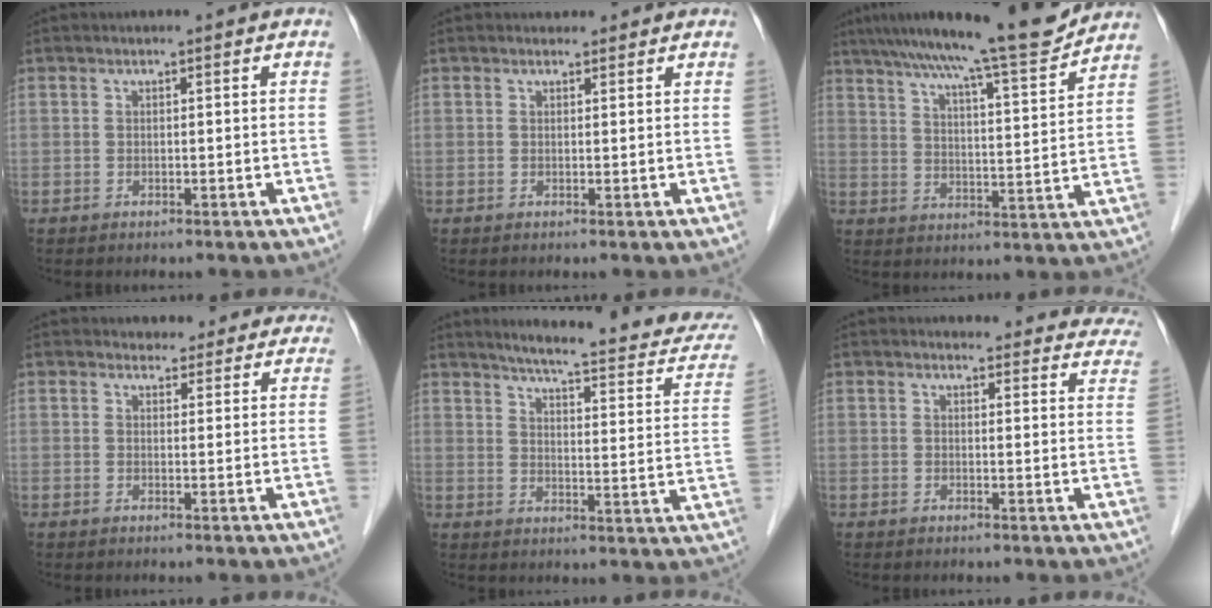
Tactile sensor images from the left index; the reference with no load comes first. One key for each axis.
{"total": 1.7, "fx": 1.5, "fy": 0.8, "fz": 0.1, "tx": -0.002, "ty": 0.007, "tz": 0.016}
{"total": 15.8, "fx": 13.7, "fy": 0.1, "fz": 7.9, "tx": -0.118, "ty": -0.003, "tz": 0.197}
{"total": 7.6, "fx": 6.9, "fy": 3.0, "fz": 0.7, "tx": 0.022, "ty": 0.005, "tz": 0.061}
{"total": 19.5, "fx": 17.8, "fy": 1.7, "fz": 7.9, "tx": -0.099, "ty": -0.063, "tz": 0.207}
{"total": 16.9, "fx": 16.1, "fy": 4.4, "fz": 2.7, "tx": 0.007, "ty": -0.050, "tz": 0.149}